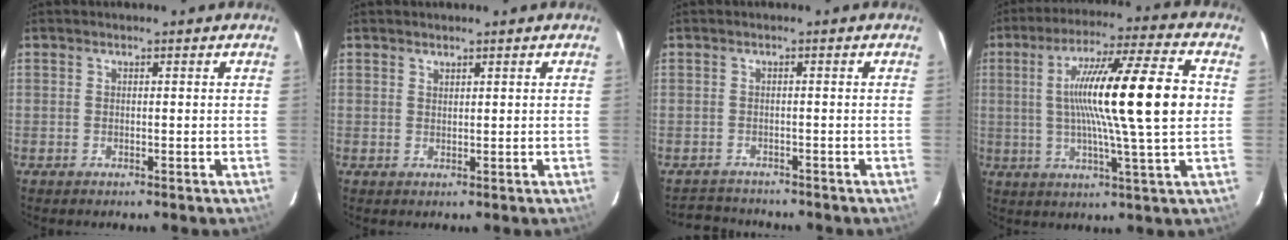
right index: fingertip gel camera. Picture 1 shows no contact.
{"total": 0.9, "force": [0.8, 0.2, 0.1], "torque": [-0.002, 0.001, 0.016]}
{"total": 3.8, "force": [-3.4, 1.6, -0.4], "torque": [-0.003, 0.011, -0.062]}
{"total": 18.2, "force": [1.4, -0.1, 18.1], "torque": [-0.298, 0.010, 0.024]}